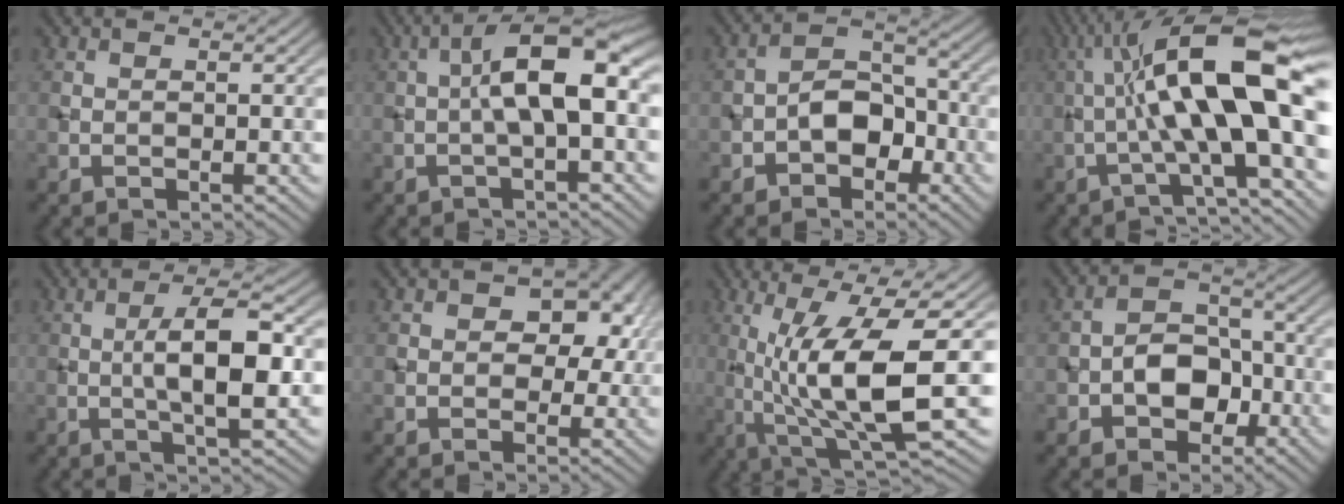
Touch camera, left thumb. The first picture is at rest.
{"total": 8.2, "force": [-0.1, 2.3, 7.9], "torque": [-0.133, 0.025, -0.010]}
{"total": 6.1, "force": [-2.5, 4.0, 3.8], "torque": [-0.056, 0.012, -0.054]}
{"total": 15.0, "force": [-0.1, 3.1, 14.7], "torque": [-0.225, 0.032, -0.010]}
{"total": 7.6, "force": [-0.3, 1.9, 7.3], "torque": [-0.122, 0.010, -0.008]}
{"total": 7.4, "force": [1.5, 5.2, 5.1], "torque": [-0.048, 0.015, 0.008]}
{"total": 12.6, "force": [-0.7, 2.7, 12.3], "torque": [-0.222, 0.007, -0.007]}
{"total": 6.7, "force": [-2.3, 4.8, 4.2], "torque": [-0.063, 0.007, -0.048]}